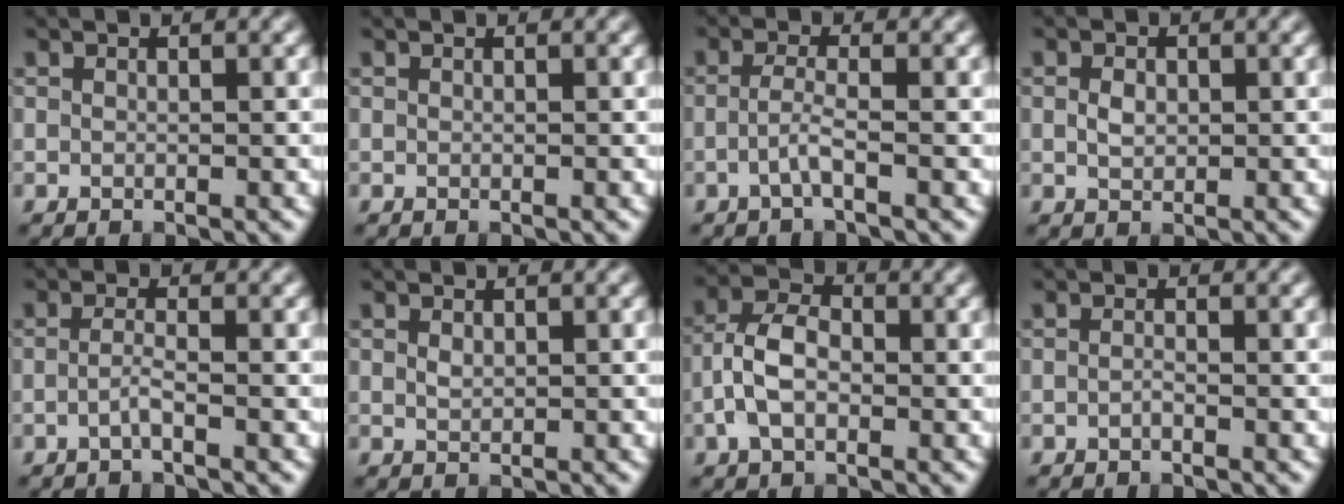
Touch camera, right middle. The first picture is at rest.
{"total": 0.0}
{"total": 1.9, "force": [-0.9, 0.2, 1.7], "torque": [-0.038, 0.006, -0.024]}
{"total": 1.5, "force": [0.1, 1.1, 1.1], "torque": [-0.023, 0.000, 0.001]}
{"total": 1.4, "force": [-0.7, 0.1, 1.1], "torque": [-0.024, 0.005, -0.018]}
{"total": 0.8, "force": [0.2, 0.5, 0.5], "torque": [-0.015, 0.000, 0.006]}
{"total": 4.3, "force": [-1.2, 2.6, 3.2], "torque": [-0.069, 0.011, -0.029]}
{"total": 0.6, "force": [-0.4, 0.1, 0.5], "torque": [-0.011, 0.001, -0.008]}